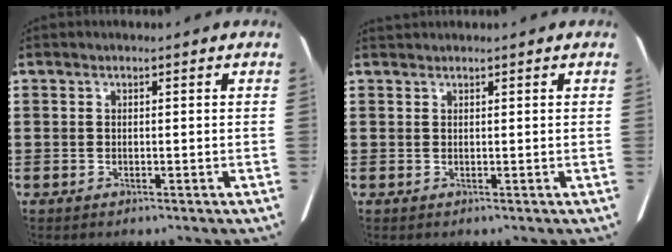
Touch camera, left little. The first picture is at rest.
{"total": 0.7, "force": [0.7, 0.1, 0.0], "torque": [0.000, 0.000, 0.014]}